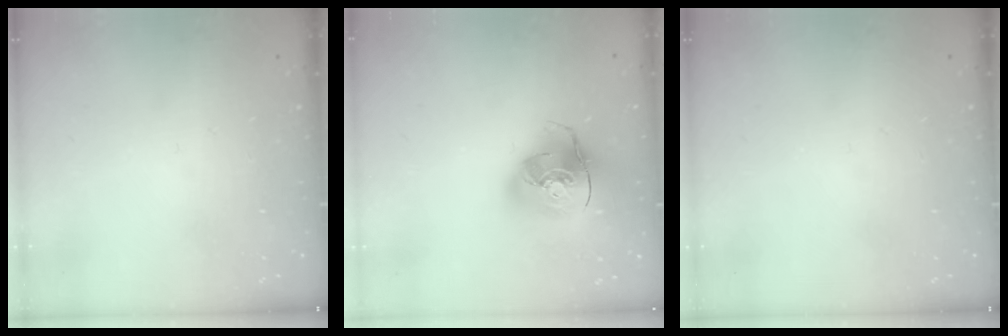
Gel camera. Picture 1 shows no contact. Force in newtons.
{"total": 16.3, "press": 16.1, "slide": 2.4}
{"total": 0.0}